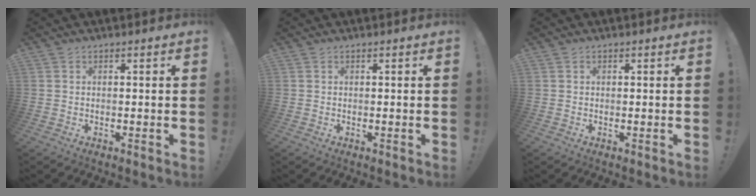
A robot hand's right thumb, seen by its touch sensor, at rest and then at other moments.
{"total": 0.0}
{"total": 0.0}